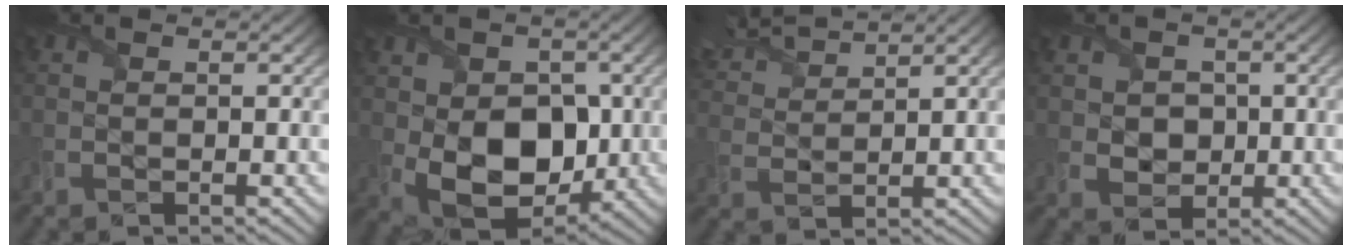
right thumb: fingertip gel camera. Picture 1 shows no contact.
{"total": 11.2, "force": [-0.7, 8.1, 7.8], "torque": [-0.142, -0.024, -0.004]}
{"total": 6.1, "force": [5.4, 1.1, 2.6], "torque": [-0.074, 0.020, 0.107]}
{"total": 3.5, "force": [0.4, 3.2, 1.4], "torque": [-0.046, -0.008, -0.002]}